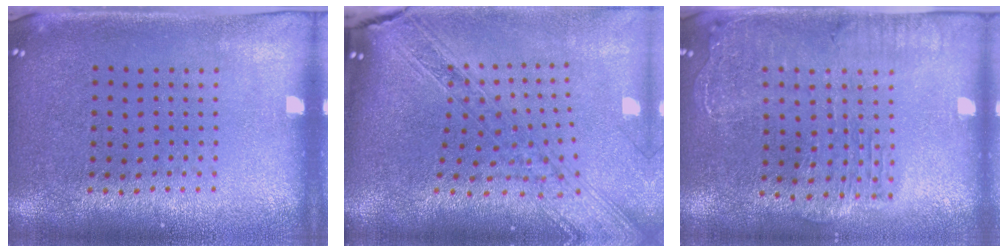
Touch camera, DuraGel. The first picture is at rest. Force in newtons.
{"total": 2.5, "press": 2.1, "slide": 1.3}
{"total": 2.0, "press": 1.8, "slide": 0.8}